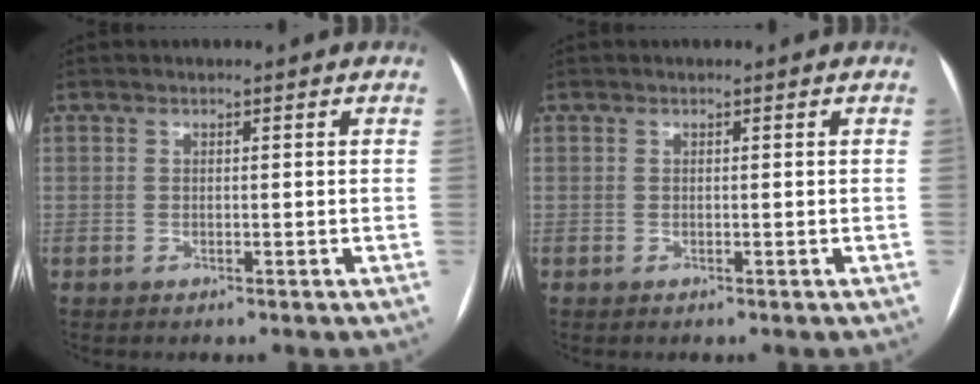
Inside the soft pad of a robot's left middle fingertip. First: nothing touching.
{"total": 0.0}